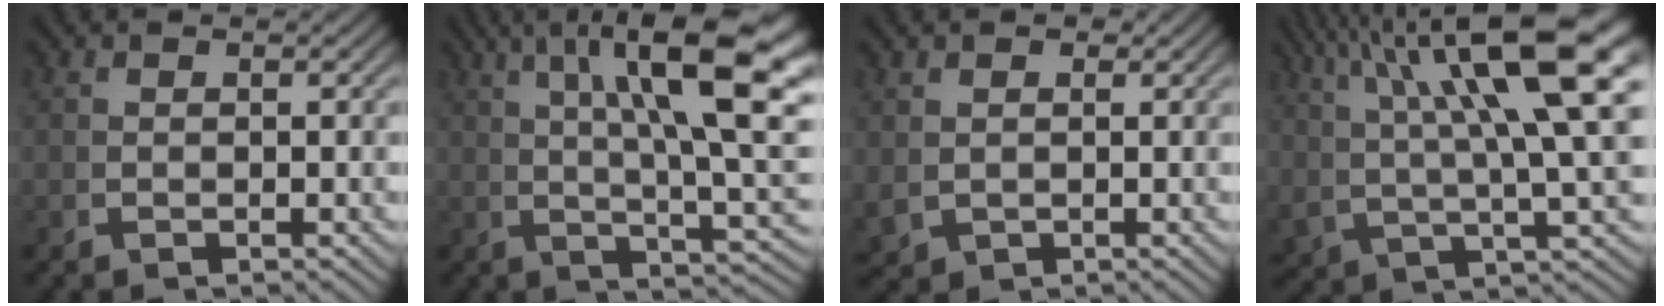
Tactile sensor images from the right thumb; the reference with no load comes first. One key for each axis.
{"total": 11.5, "fx": 2.9, "fy": 4.7, "fz": 10.1, "tx": -0.122, "ty": 0.001, "tz": 0.043}
{"total": 2.7, "fx": 1.0, "fy": 2.3, "fz": 1.1, "tx": -0.026, "ty": -0.010, "tz": 0.030}
{"total": 10.9, "fx": 4.1, "fy": 4.5, "fz": 9.0, "tx": -0.133, "ty": -0.002, "tz": 0.077}